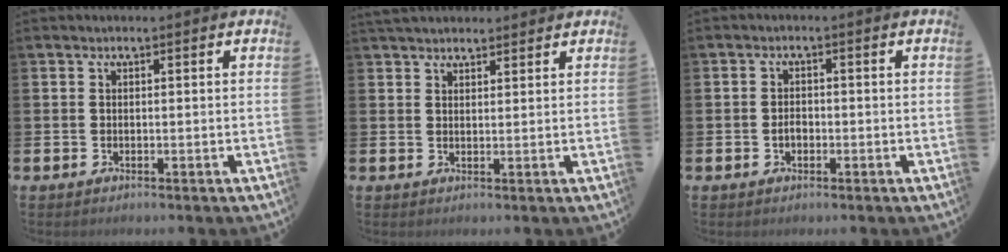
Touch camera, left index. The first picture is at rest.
{"total": 2.8, "force": [2.7, 0.8, 0.5], "torque": [-0.001, -0.011, 0.047]}
{"total": 1.6, "force": [-0.4, 1.1, 1.1], "torque": [-0.019, 0.005, -0.010]}